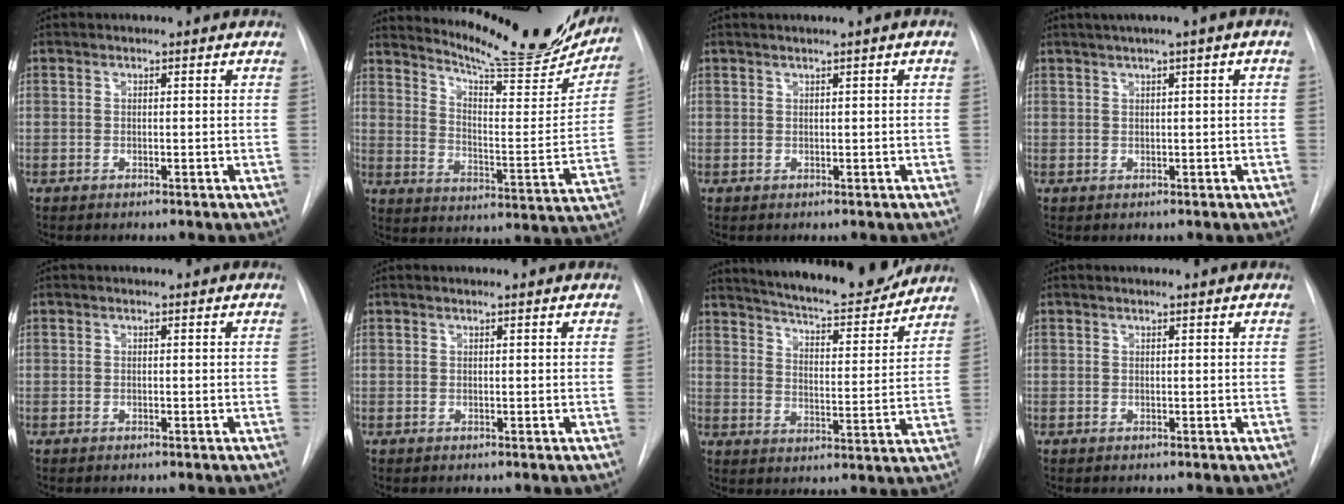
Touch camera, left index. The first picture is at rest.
{"total": 20.9, "force": [19.2, 2.4, 7.8], "torque": [-0.116, -0.067, 0.255]}
{"total": 1.5, "force": [0.7, -0.3, 1.3], "torque": [-0.027, 0.004, 0.015]}
{"total": 4.4, "force": [2.0, -0.2, 3.9], "torque": [-0.066, 0.017, 0.033]}
{"total": 0.0}
{"total": 1.5, "force": [1.4, -0.2, 0.6], "torque": [-0.016, 0.012, 0.020]}
{"total": 18.2, "force": [16.8, 2.3, 6.6], "torque": [-0.103, -0.023, 0.231]}
{"total": 1.3, "force": [1.2, -0.2, 0.5], "torque": [-0.017, 0.009, 0.021]}